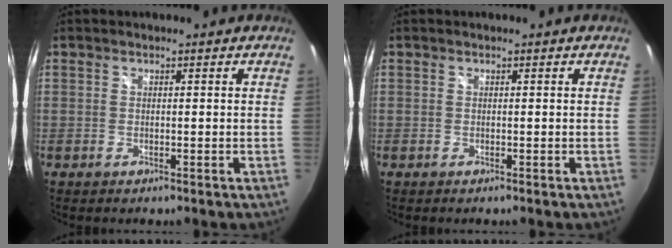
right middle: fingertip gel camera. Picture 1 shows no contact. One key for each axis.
{"total": 0.0}